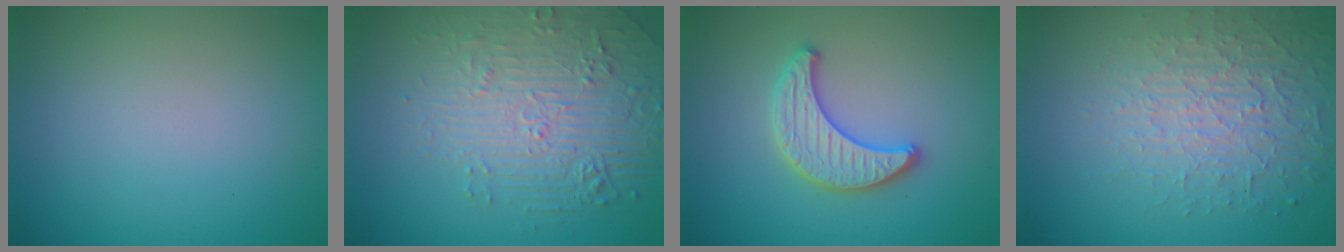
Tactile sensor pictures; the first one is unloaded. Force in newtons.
{"total": 4.5, "press": 4.2, "slide": 1.6}
{"total": 3.4, "press": 3.4, "slide": 0.5}
{"total": 3.6, "press": 3.3, "slide": 1.6}